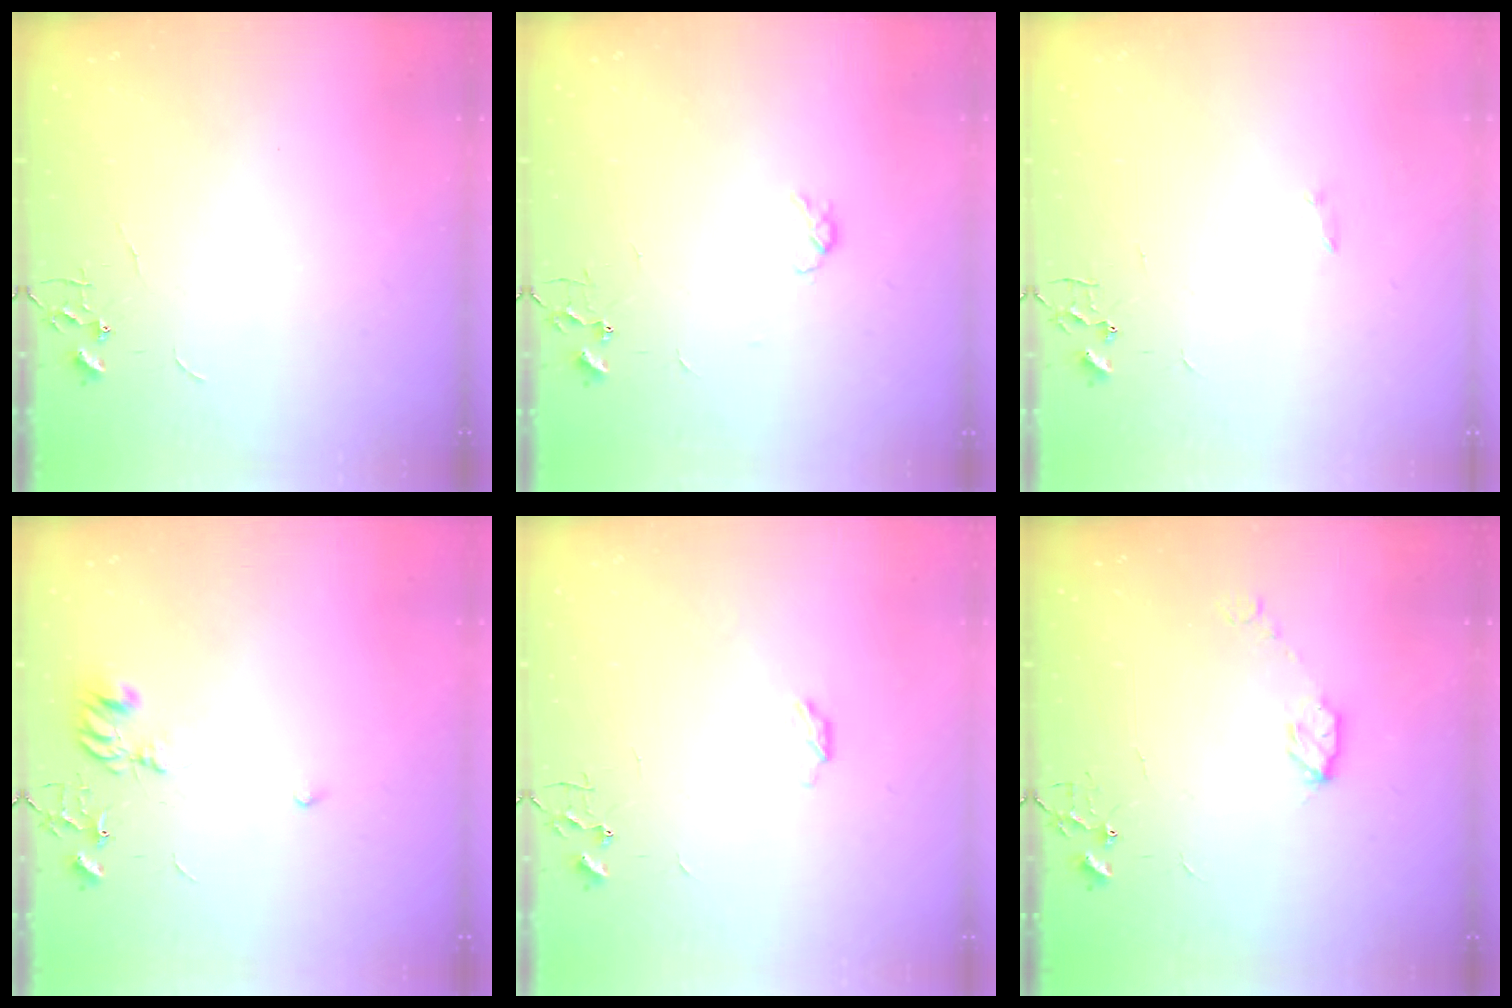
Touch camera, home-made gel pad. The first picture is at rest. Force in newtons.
{"total": 3.6, "press": 3.5, "slide": 0.6}
{"total": 1.3, "press": 1.3, "slide": 0.3}
{"total": 7.6, "press": 7.6, "slide": 0.8}
{"total": 2.8, "press": 2.7, "slide": 0.5}
{"total": 5.1, "press": 5.1, "slide": 0.5}